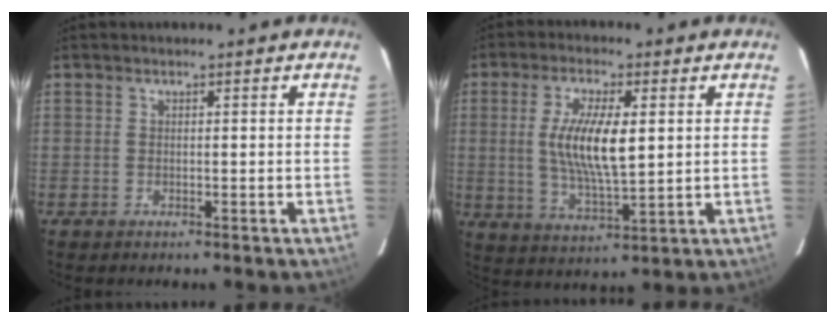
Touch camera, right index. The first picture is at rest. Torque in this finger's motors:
{"motor_torque": [0.42, 0.21, 0.37, 0.17]}